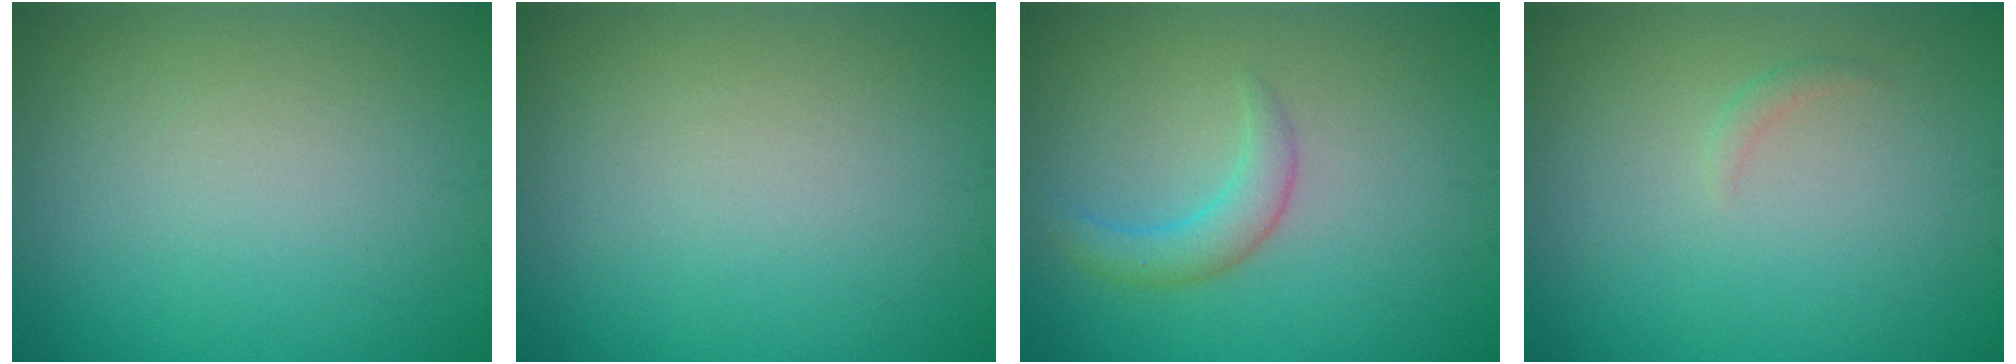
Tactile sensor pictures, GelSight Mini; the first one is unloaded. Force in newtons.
{"total": 0.0}
{"total": 2.4, "press": 2.4, "slide": 0.0}
{"total": 0.7, "press": 0.7, "slide": 0.1}